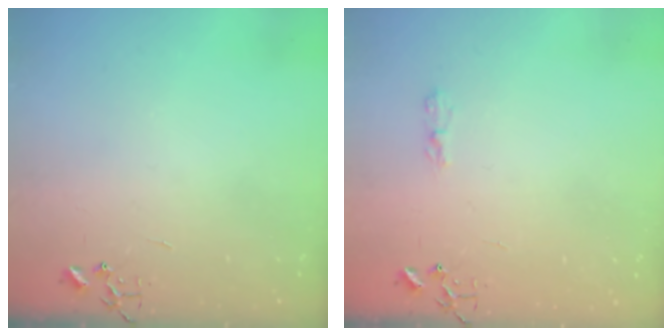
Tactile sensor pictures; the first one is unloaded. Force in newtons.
{"total": 3.1, "press": 3.1, "slide": 0.6}